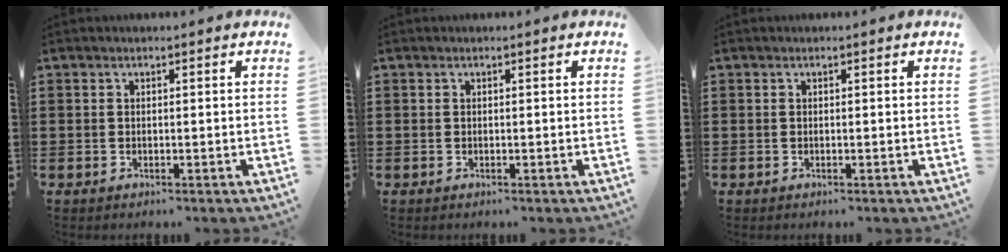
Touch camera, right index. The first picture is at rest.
{"total": 0.0}
{"total": 0.0}